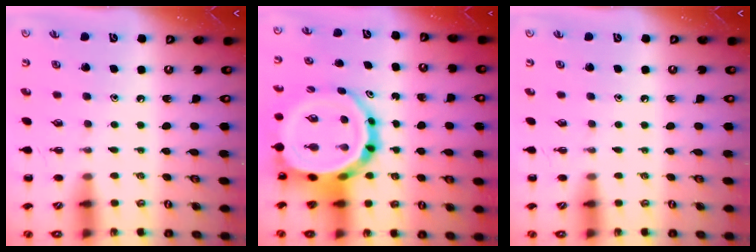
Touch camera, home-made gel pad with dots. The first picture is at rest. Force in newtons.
{"total": 17.3, "press": 16.7, "slide": 4.8}
{"total": 0.0}